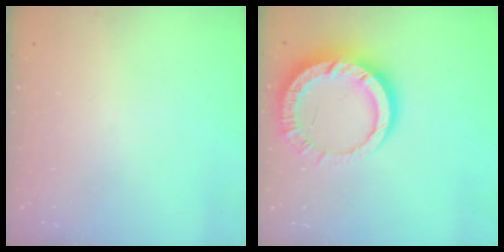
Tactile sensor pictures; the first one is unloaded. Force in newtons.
{"total": 14.6, "press": 14.5, "slide": 1.5}